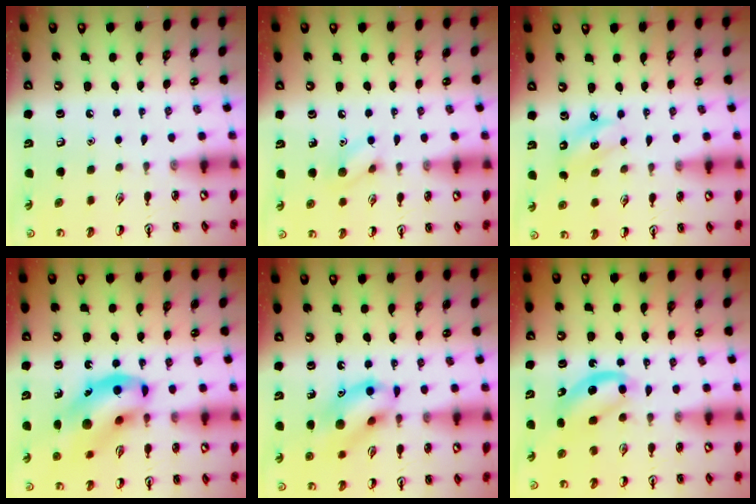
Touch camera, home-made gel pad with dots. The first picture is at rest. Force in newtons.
{"total": 6.7, "press": 6.6, "slide": 0.9}
{"total": 2.6, "press": 2.5, "slide": 0.6}
{"total": 14.0, "press": 13.7, "slide": 2.9}
{"total": 12.0, "press": 11.9, "slide": 1.2}
{"total": 4.1, "press": 4.1, "slide": 0.7}